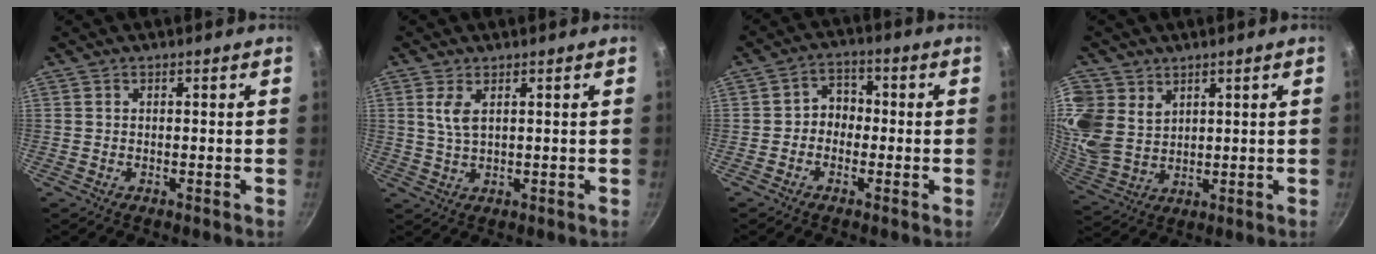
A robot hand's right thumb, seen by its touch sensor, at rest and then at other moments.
{"total": 3.8, "force": [1.4, 1.7, 3.1], "torque": [-0.064, -0.009, 0.031]}
{"total": 4.8, "force": [-0.9, 4.0, 2.4], "torque": [-0.006, 0.019, -0.026]}
{"total": 14.9, "force": [6.2, 11.7, 6.9], "torque": [-0.167, -0.006, 0.139]}